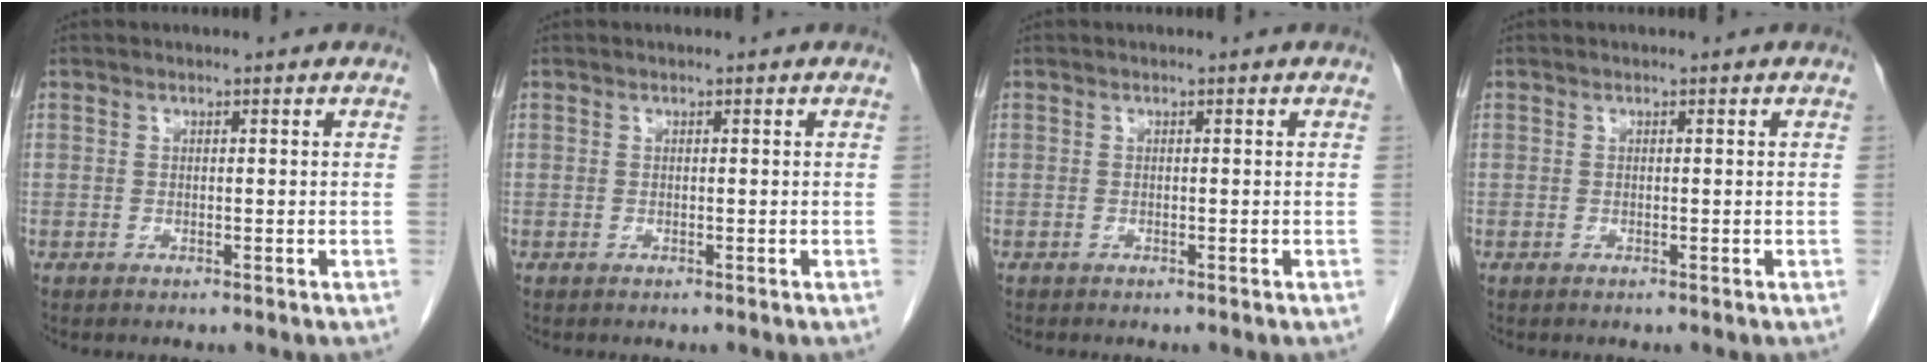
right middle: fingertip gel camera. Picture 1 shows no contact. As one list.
[{"total": 0.0}, {"total": 0.0}, {"total": 0.0}]